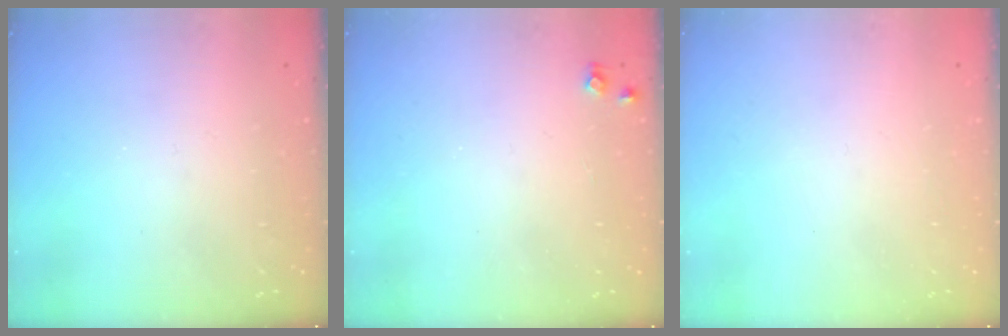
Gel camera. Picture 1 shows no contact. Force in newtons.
{"total": 4.7, "press": 4.7, "slide": 0.7}
{"total": 0.0}